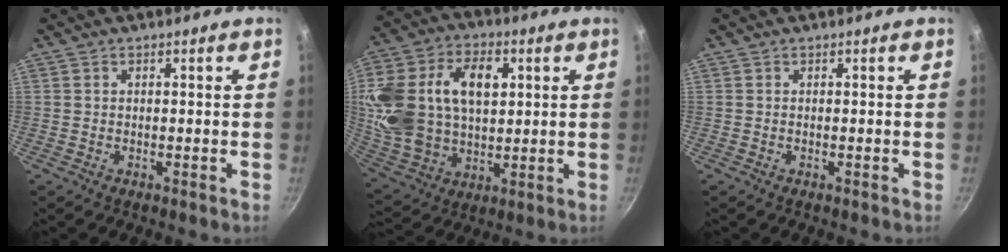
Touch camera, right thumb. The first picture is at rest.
{"total": 25.1, "force": [5.1, 16.9, 17.9], "torque": [-0.362, 0.010, 0.096]}
{"total": 0.0}